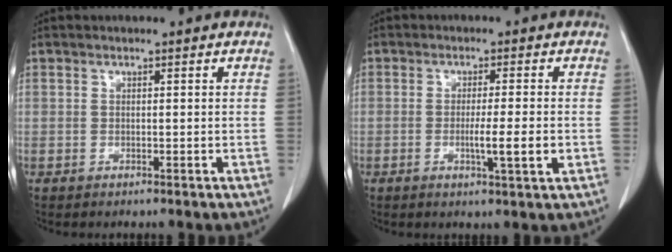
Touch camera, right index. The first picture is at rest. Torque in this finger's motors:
{"motor_torque": [0.96, -0.38, 0.48, 0.06]}